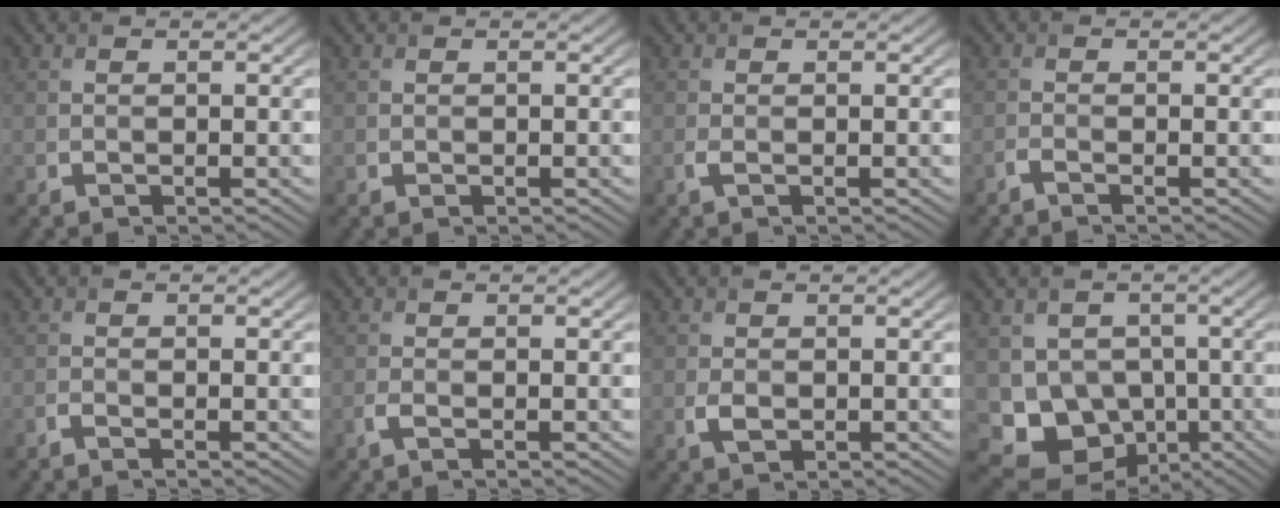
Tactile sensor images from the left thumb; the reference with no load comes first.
{"total": 0.0}
{"total": 0.8, "force": [-0.1, 0.2, 0.7], "torque": [-0.019, -0.003, -0.003]}
{"total": 1.0, "force": [-0.8, 0.0, 0.6], "torque": [-0.012, 0.000, -0.021]}
{"total": 0.7, "force": [-0.5, 0.1, 0.4], "torque": [-0.008, 0.000, -0.012]}
{"total": 0.9, "force": [-0.4, 0.2, 0.8], "torque": [-0.020, -0.001, -0.011]}
{"total": 1.6, "force": [-0.2, 1.1, 1.1], "torque": [-0.028, -0.006, -0.001]}
{"total": 8.5, "force": [-1.7, 7.5, 3.8], "torque": [-0.074, -0.028, -0.036]}